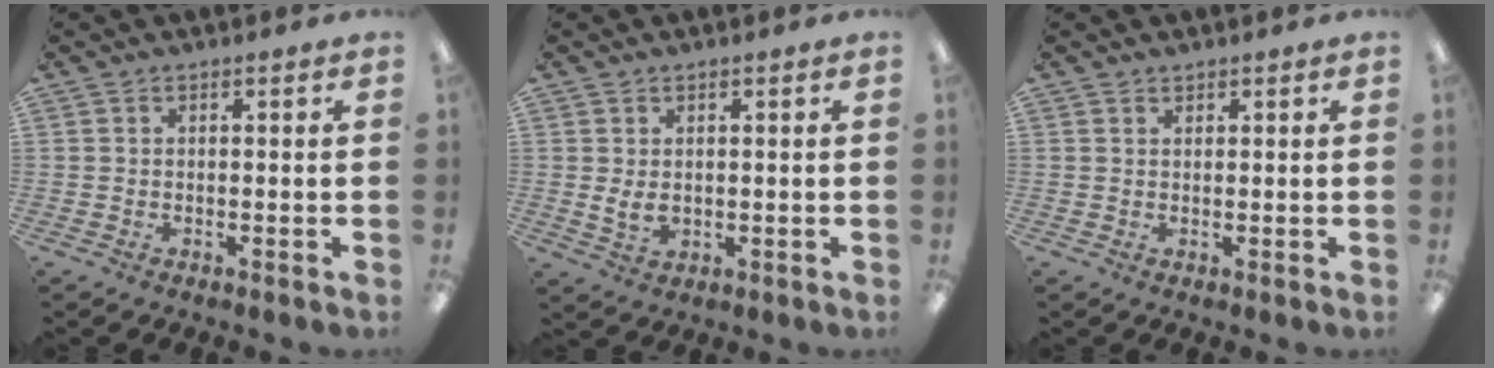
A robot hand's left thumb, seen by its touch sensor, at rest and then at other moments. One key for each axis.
{"total": 3.6, "fx": 0.3, "fy": 2.3, "fz": 2.7, "tx": -0.050, "ty": -0.004, "tz": 0.004}
{"total": 0.9, "fx": 0.9, "fy": 0.3, "fz": 0.0, "tx": 0.000, "ty": 0.000, "tz": 0.016}